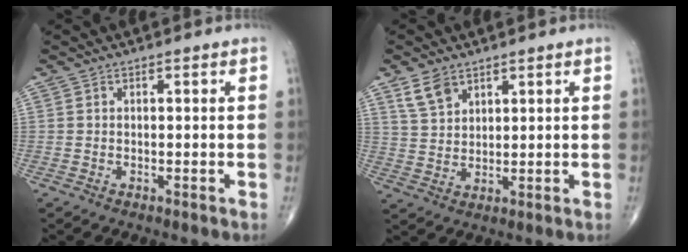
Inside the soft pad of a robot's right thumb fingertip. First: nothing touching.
{"total": 5.2, "force": [3.5, 3.1, 2.4], "torque": [-0.037, -0.016, 0.075]}